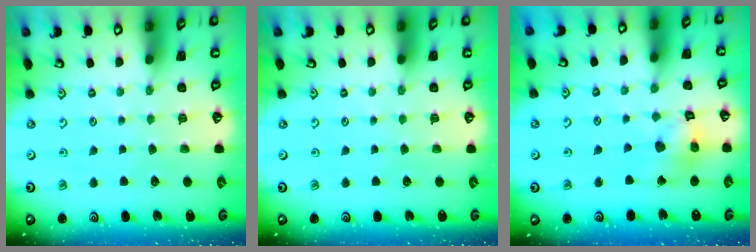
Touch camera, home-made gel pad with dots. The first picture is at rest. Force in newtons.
{"total": 0.0}
{"total": 11.3, "press": 11.2, "slide": 1.4}